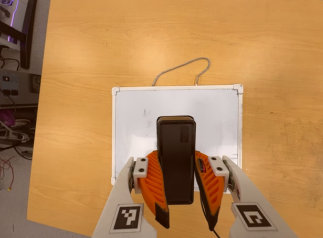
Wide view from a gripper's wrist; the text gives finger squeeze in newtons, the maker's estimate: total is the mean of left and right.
{"total": 9.6, "left": 7.8, "right": 11.5}